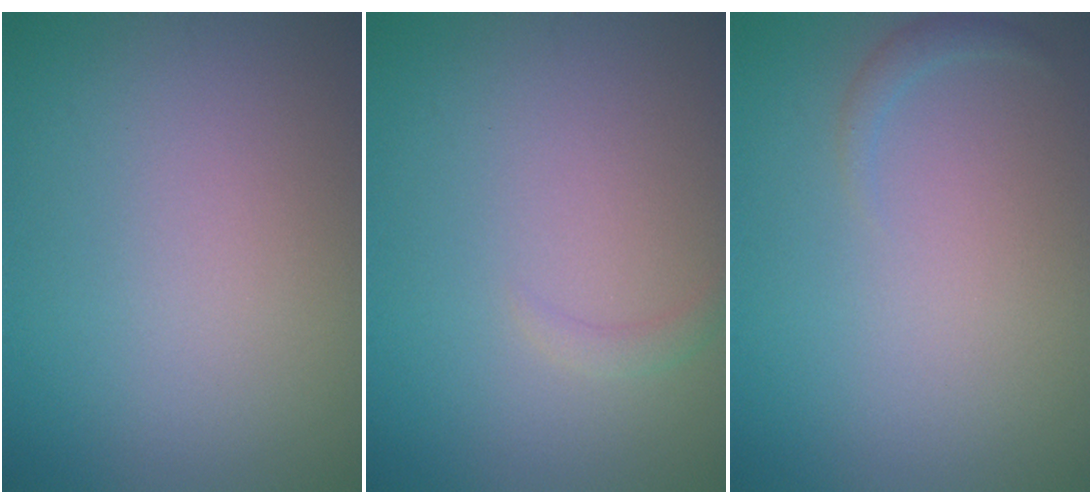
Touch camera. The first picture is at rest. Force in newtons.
{"total": 0.9, "press": 0.9, "slide": 0.2}
{"total": 0.8, "press": 0.8, "slide": 0.1}